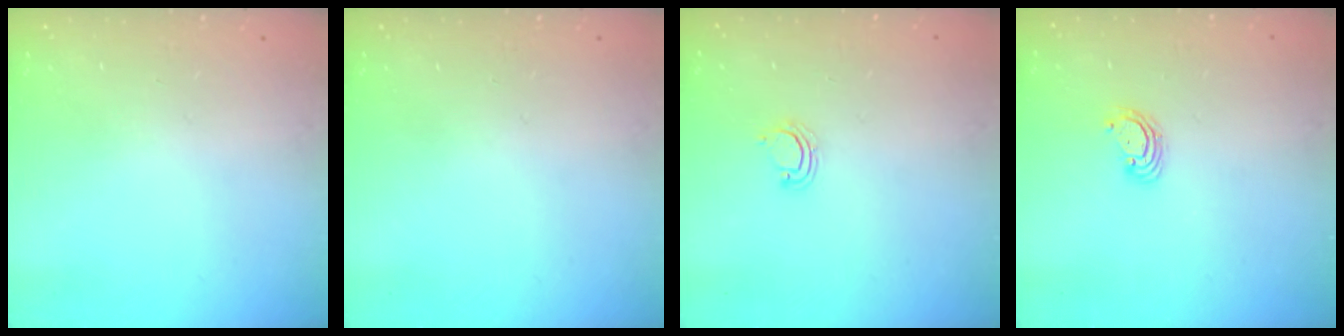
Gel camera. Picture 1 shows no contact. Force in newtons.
{"total": 0.0}
{"total": 2.2, "press": 2.2, "slide": 0.1}
{"total": 3.9, "press": 3.8, "slide": 0.4}